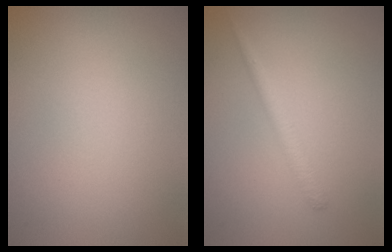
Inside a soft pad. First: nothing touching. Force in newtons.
{"total": 1.5, "press": 1.5, "slide": 0.2}